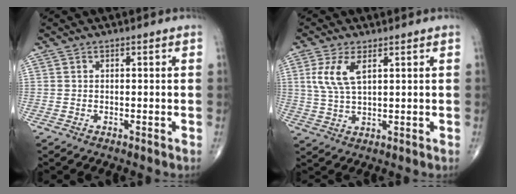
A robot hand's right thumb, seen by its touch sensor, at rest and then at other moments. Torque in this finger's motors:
{"motor_torque": [0.31, 0.24, 0.89, 0.26, 0.09]}